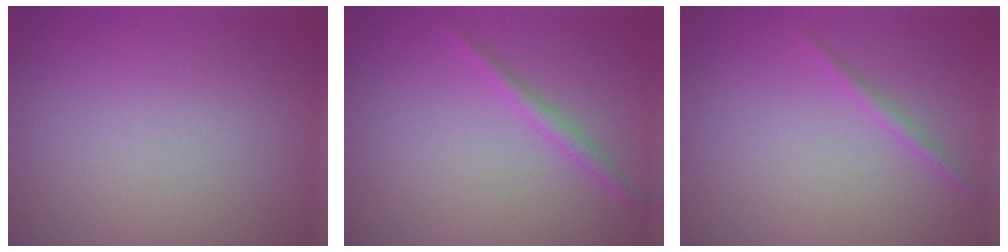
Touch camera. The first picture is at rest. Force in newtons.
{"total": 1.5, "press": 1.5, "slide": 0.1}
{"total": 1.0, "press": 1.0, "slide": 0.0}